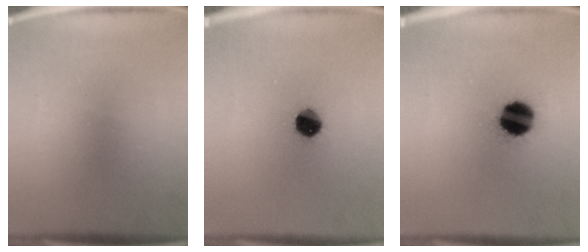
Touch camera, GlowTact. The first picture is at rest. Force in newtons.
{"total": 6.7}
{"total": 12.2}